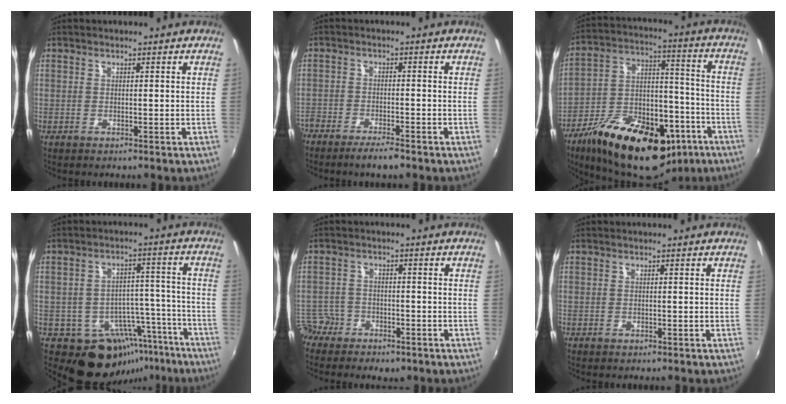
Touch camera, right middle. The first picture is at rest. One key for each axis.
{"total": 6.3, "fx": -5.2, "fy": 1.6, "fz": 3.2, "tx": -0.089, "ty": -0.012, "tz": -0.094}
{"total": 27.2, "fx": -17.0, "fy": 13.0, "fz": 16.9, "tx": -0.296, "ty": 0.002, "tz": -0.249}
{"total": 14.1, "fx": -9.8, "fy": 9.0, "fz": 4.6, "tx": -0.071, "ty": 0.040, "tz": -0.110}
{"total": 7.5, "fx": -5.0, "fy": 5.4, "fz": 1.3, "tx": -0.046, "ty": 0.010, "tz": -0.089}
{"total": 0.5, "fx": -0.4, "fy": 0.3, "fz": 0.1, "tx": -0.004, "ty": -0.004, "tz": -0.007}